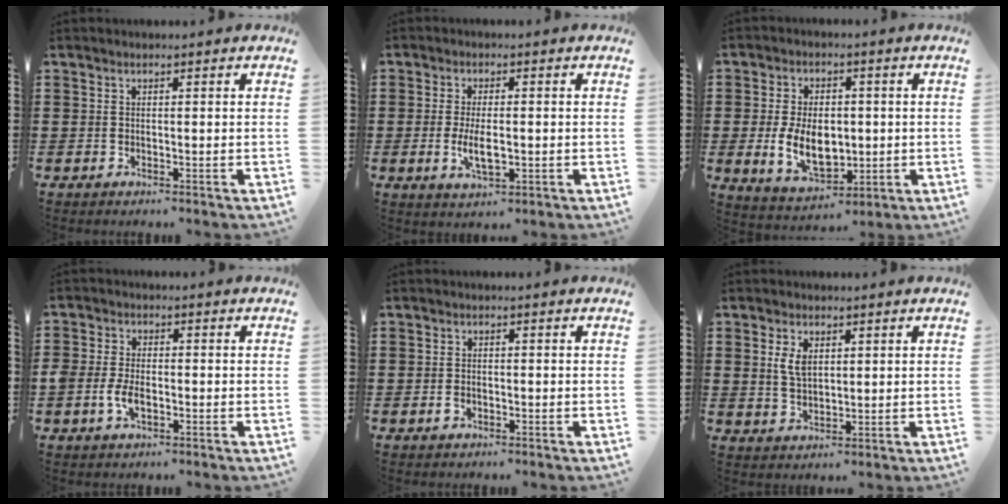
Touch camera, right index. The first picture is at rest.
{"total": 4.9, "force": [-0.7, 2.0, 4.4], "torque": [-0.090, -0.003, -0.014]}
{"total": 8.6, "force": [-0.8, 5.6, 6.5], "torque": [-0.128, 0.000, -0.019]}
{"total": 4.1, "force": [-1.1, 2.3, 3.2], "torque": [-0.080, -0.003, -0.025]}
{"total": 1.4, "force": [-0.7, 0.9, 0.9], "torque": [-0.027, -0.003, -0.015]}
{"total": 3.8, "force": [1.2, 2.2, 2.8], "torque": [-0.062, 0.008, 0.021]}